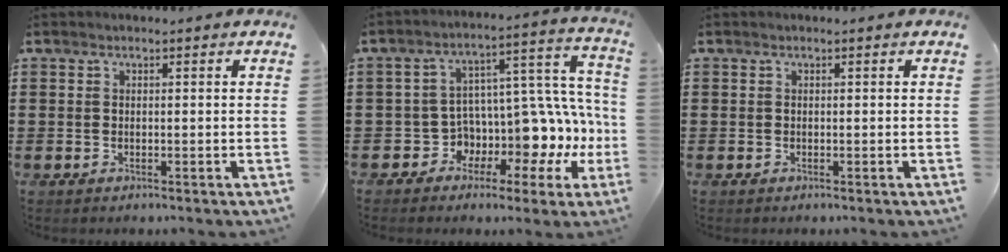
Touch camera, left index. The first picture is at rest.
{"total": 7.7, "force": [-0.3, 5.8, 5.1], "torque": [-0.100, -0.044, -0.001]}
{"total": 0.0}